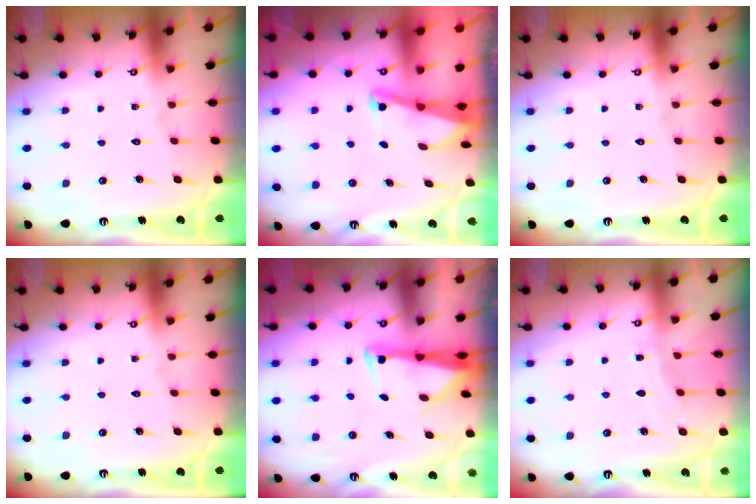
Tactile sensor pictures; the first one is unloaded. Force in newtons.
{"total": 2.1, "press": 2.1, "slide": 0.4}
{"total": 0.0}
{"total": 0.0}
{"total": 3.0, "press": 2.8, "slide": 0.9}
{"total": 4.5, "press": 4.5, "slide": 0.5}